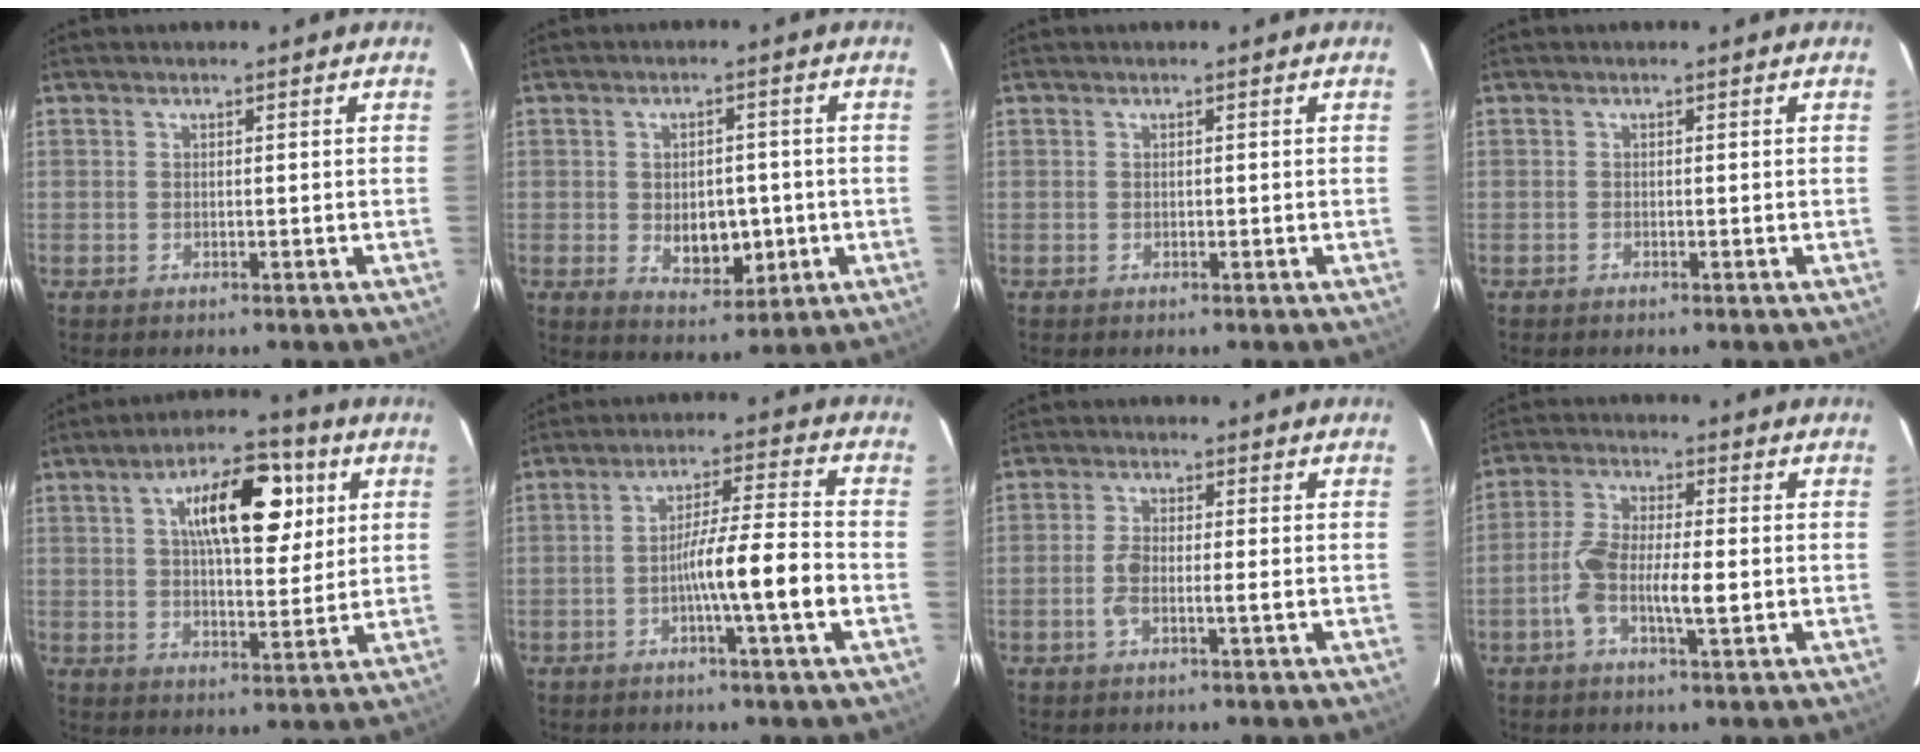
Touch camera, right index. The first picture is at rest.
{"total": 6.9, "force": [-0.9, 4.1, 5.4], "torque": [-0.077, -0.001, -0.003]}
{"total": 0.0}
{"total": 0.0}
{"total": 13.4, "force": [4.6, 4.7, 11.7], "torque": [-0.189, 0.025, 0.072]}
{"total": 9.3, "force": [-2.6, -0.6, 8.9], "torque": [-0.149, 0.007, -0.046]}
{"total": 3.4, "force": [-0.8, 0.6, 3.2], "torque": [-0.072, 0.007, -0.015]}
{"total": 7.7, "force": [-1.6, 1.6, 7.3], "torque": [-0.145, 0.011, -0.036]}